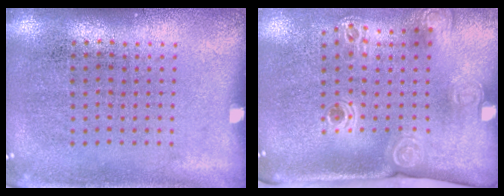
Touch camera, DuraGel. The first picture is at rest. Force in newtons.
{"total": 2.3, "press": 1.6, "slide": 1.6}